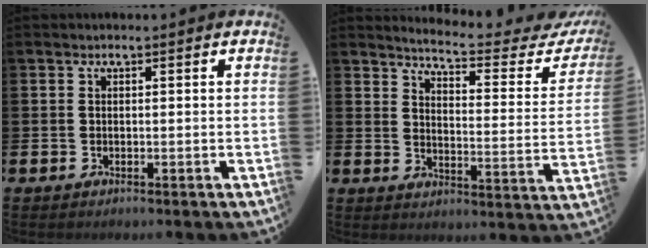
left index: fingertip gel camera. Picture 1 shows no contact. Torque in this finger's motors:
{"motor_torque": [1.01, -1.13, 0.16, 0.01]}